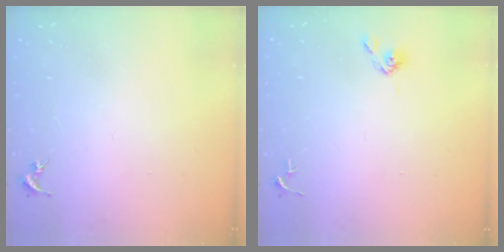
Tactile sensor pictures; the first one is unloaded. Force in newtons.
{"total": 4.8, "press": 4.8, "slide": 0.6}